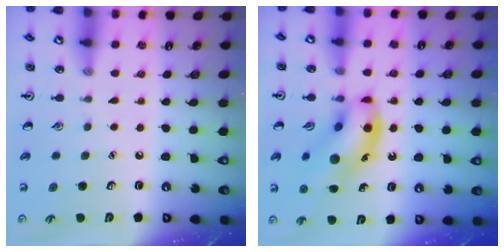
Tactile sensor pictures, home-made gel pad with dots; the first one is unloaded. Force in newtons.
{"total": 13.4, "press": 13.3, "slide": 2.2}